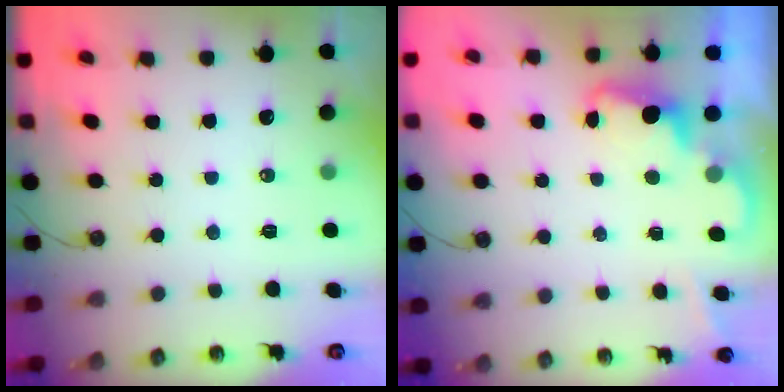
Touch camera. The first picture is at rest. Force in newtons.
{"total": 2.3, "press": 2.3, "slide": 0.5}